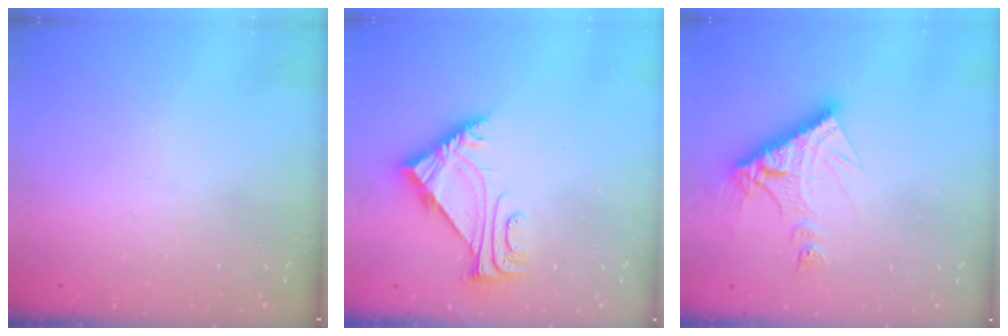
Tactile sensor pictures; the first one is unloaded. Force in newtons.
{"total": 6.3, "press": 6.3, "slide": 0.3}
{"total": 12.1, "press": 12.1, "slide": 1.2}